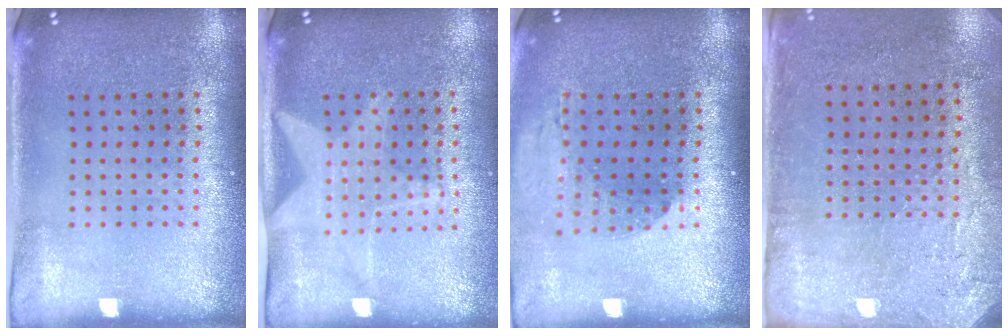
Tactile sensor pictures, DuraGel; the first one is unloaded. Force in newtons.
{"total": 1.4, "press": 1.4, "slide": 0.2}
{"total": 1.3, "press": 1.3, "slide": 0.4}
{"total": 2.8, "press": 2.3, "slide": 1.6}